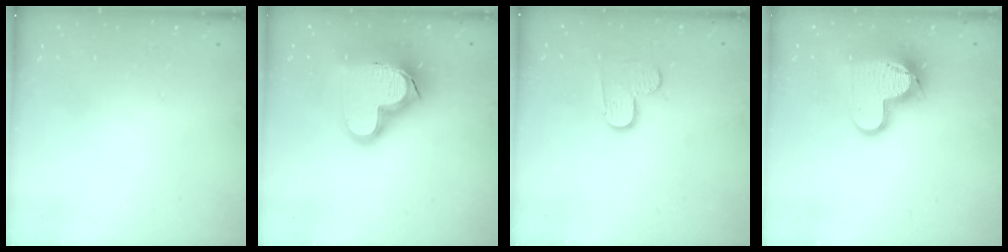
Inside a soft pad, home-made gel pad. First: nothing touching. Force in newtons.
{"total": 20.9, "press": 20.8, "slide": 1.9}
{"total": 4.2, "press": 4.2, "slide": 0.4}
{"total": 15.0, "press": 15.0, "slide": 1.0}